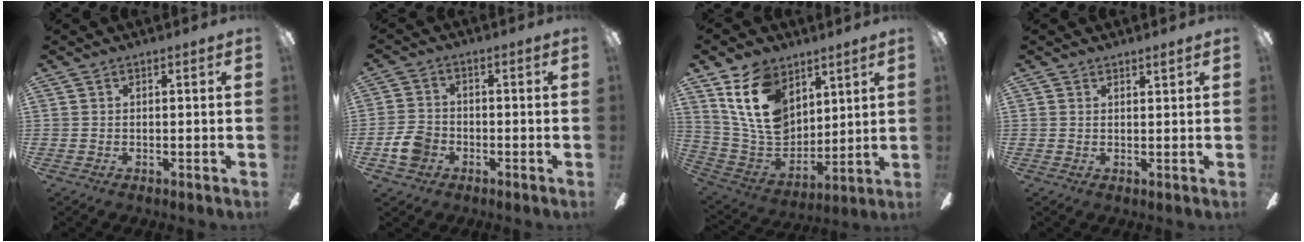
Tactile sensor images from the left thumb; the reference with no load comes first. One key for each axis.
{"total": 6.3, "fx": -2.6, "fy": 5.0, "fz": 3.0, "tx": -0.073, "ty": 0.014, "tz": -0.049}
{"total": 18.4, "fx": 9.1, "fy": 12.6, "fz": 10.0, "tx": -0.215, "ty": -0.035, "tz": 0.173}
{"total": 1.3, "fx": 1.3, "fy": 0.3, "fz": 0.1, "tx": 0.004, "ty": -0.005, "tz": 0.023}